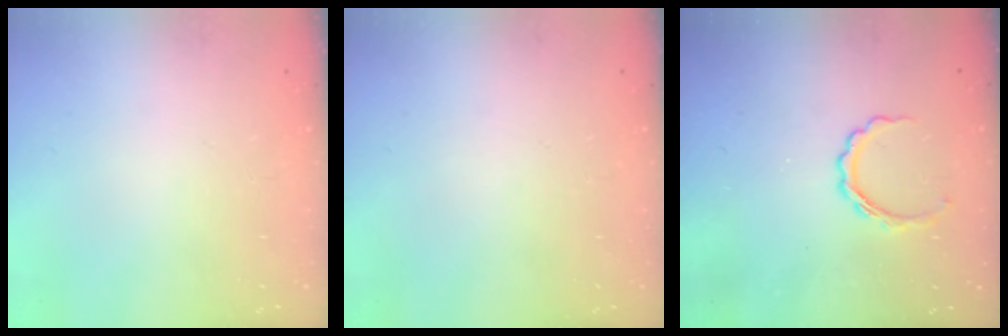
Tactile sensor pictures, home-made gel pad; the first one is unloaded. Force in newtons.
{"total": 0.0}
{"total": 5.5, "press": 5.5, "slide": 0.4}